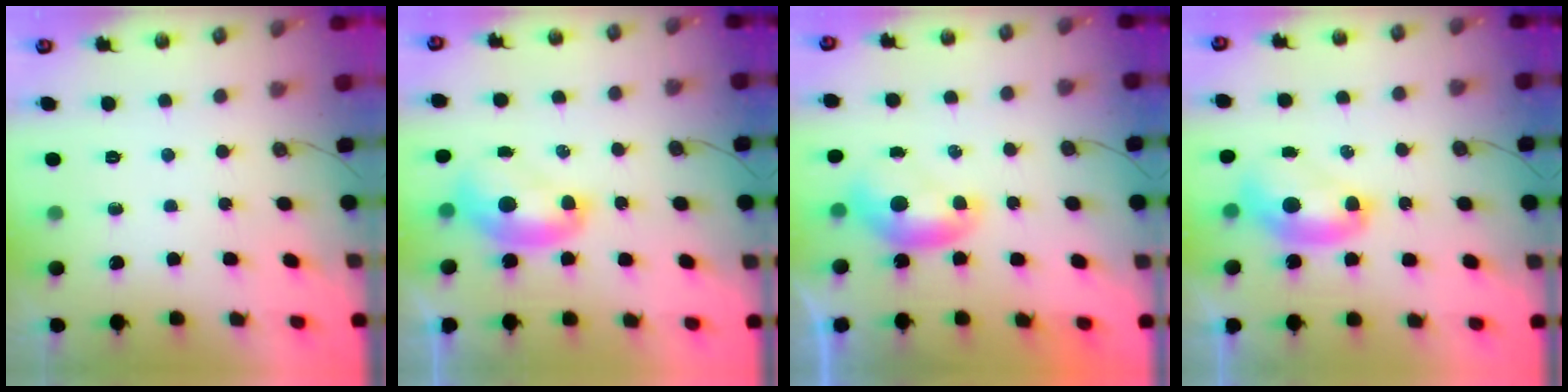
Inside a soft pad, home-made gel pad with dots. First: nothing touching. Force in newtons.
{"total": 2.0, "press": 2.0, "slide": 0.0}
{"total": 0.0}
{"total": 2.8, "press": 2.8, "slide": 0.1}